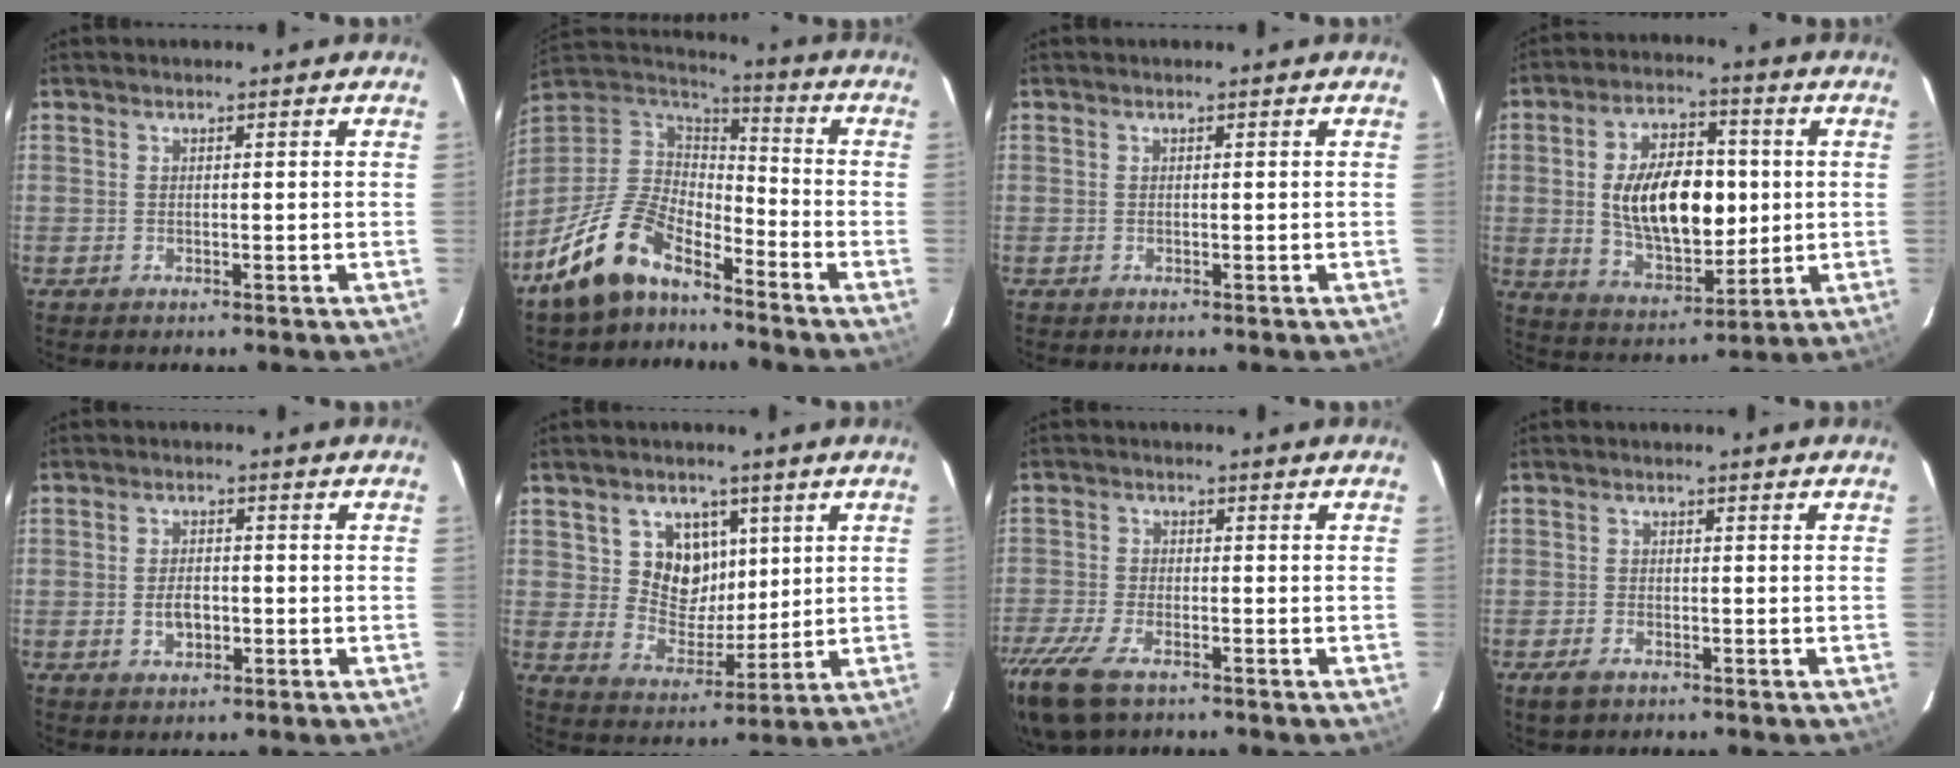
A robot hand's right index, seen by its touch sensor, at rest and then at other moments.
{"total": 14.9, "force": [-10.6, 6.9, 8.0], "torque": [-0.177, 0.002, -0.199]}
{"total": 0.0}
{"total": 16.9, "force": [0.9, 9.3, 14.0], "torque": [-0.248, 0.010, 0.031]}
{"total": 3.8, "force": [-1.0, 2.5, 2.7], "torque": [-0.051, 0.000, -0.012]}
{"total": 9.3, "force": [3.4, 7.8, 3.6], "torque": [-0.069, -0.001, 0.070]}
{"total": 12.7, "force": [-8.6, 5.4, 7.6], "torque": [-0.195, -0.045, -0.163]}
{"total": 3.0, "force": [-2.0, 1.6, 1.6], "torque": [-0.038, -0.006, -0.037]}